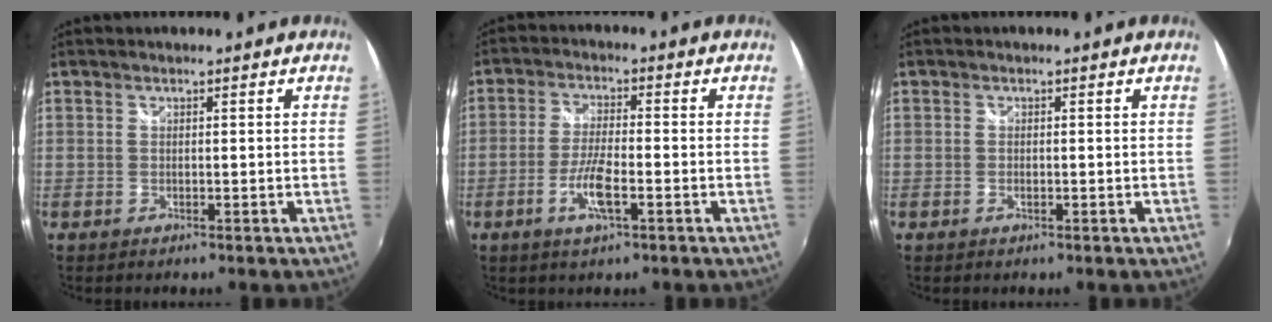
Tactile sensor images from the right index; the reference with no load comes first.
{"total": 6.7, "force": [-2.7, 1.4, 5.9], "torque": [-0.126, -0.004, -0.053]}
{"total": 0.8, "force": [-0.2, 0.5, 0.6], "torque": [-0.013, -0.002, -0.005]}